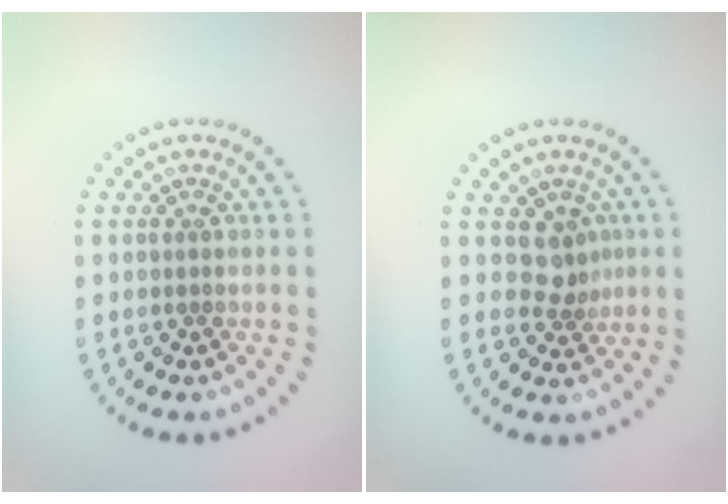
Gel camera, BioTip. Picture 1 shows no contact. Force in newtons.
{"total": 2.4, "press": 1.7, "slide": 1.7}